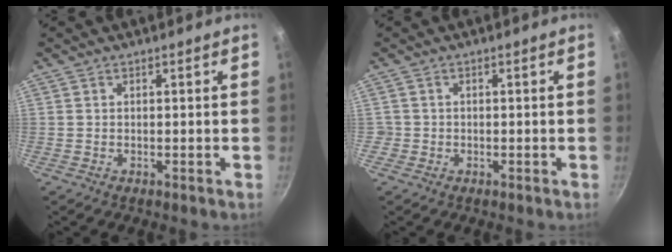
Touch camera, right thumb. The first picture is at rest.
{"total": 1.3, "force": [-0.4, 1.2, 0.1], "torque": [0.004, 0.007, -0.005]}